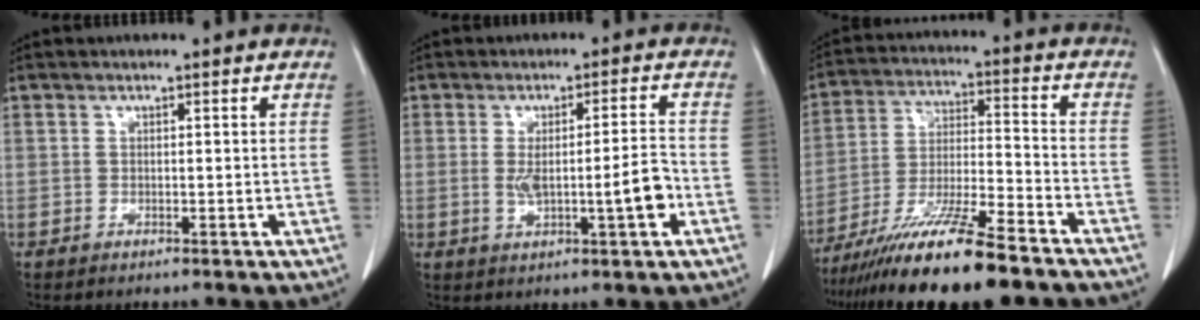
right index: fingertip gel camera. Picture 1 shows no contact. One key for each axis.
{"total": 7.4, "fx": -1.4, "fy": 1.0, "fz": 7.2, "tx": -0.116, "ty": 0.007, "tz": -0.015}
{"total": 15.7, "fx": -12.0, "fy": 0.6, "fz": 10.1, "tx": -0.198, "ty": -0.031, "tz": -0.213}